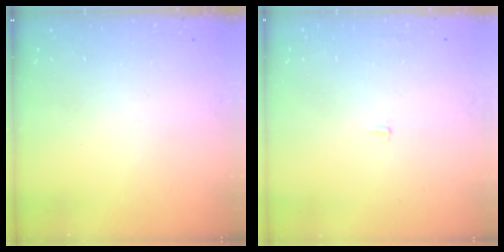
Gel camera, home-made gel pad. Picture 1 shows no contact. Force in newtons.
{"total": 2.1, "press": 2.1, "slide": 0.2}